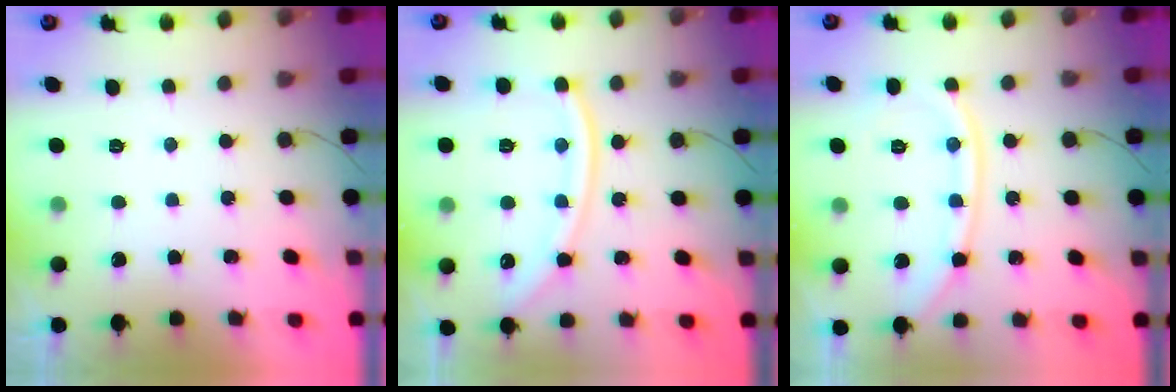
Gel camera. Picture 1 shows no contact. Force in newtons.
{"total": 11.8, "press": 11.8, "slide": 1.3}
{"total": 10.2, "press": 10.2, "slide": 0.9}